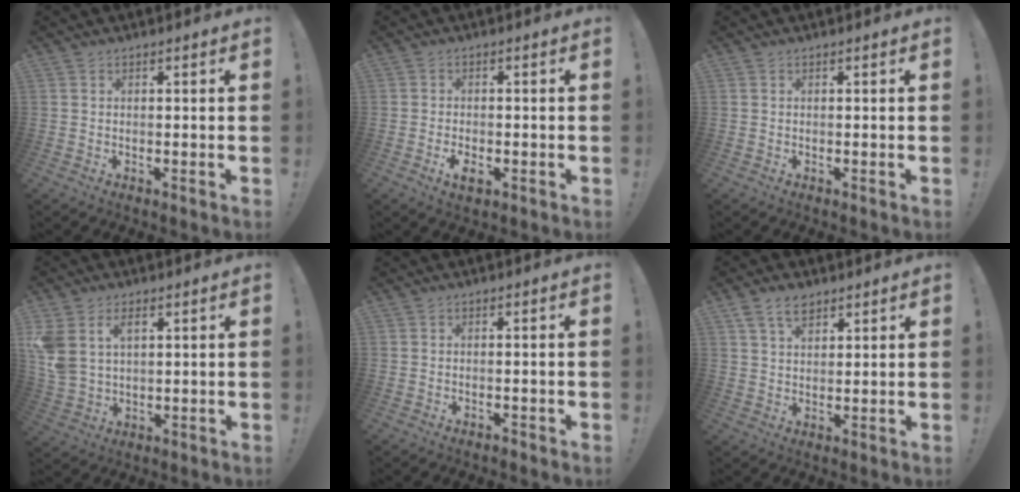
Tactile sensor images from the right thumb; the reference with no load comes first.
{"total": 3.9, "force": [-1.7, 2.2, 2.8], "torque": [-0.053, 0.003, -0.030]}
{"total": 0.0}
{"total": 7.6, "force": [3.5, 5.0, 4.5], "torque": [-0.091, -0.011, 0.066]}
{"total": 1.0, "force": [-0.9, -0.1, 0.5], "torque": [-0.012, 0.000, -0.015]}
{"total": 6.1, "force": [4.1, 3.5, 2.9], "torque": [-0.050, -0.010, 0.077]}